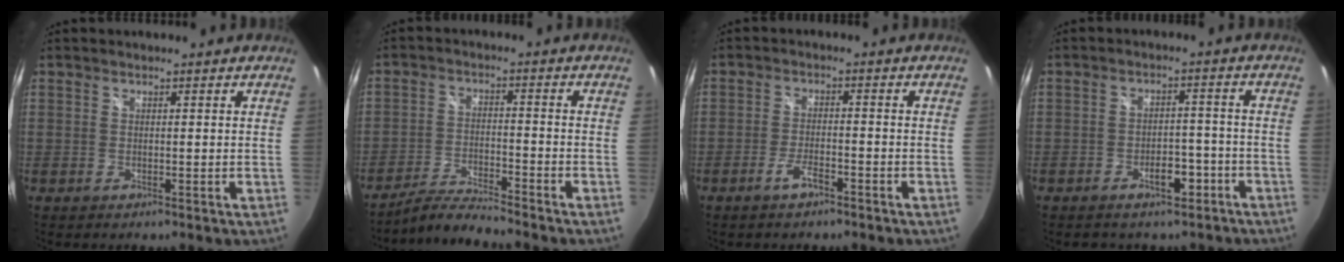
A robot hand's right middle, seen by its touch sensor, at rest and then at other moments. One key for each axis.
{"total": 5.9, "fx": -5.8, "fy": -0.8, "fz": 1.1, "tx": -0.045, "ty": 0.009, "tz": -0.114}
{"total": 3.6, "fx": -2.6, "fy": 1.0, "fz": 2.3, "tx": -0.059, "ty": 0.002, "tz": -0.047}
{"total": 6.6, "fx": -4.7, "fy": 4.0, "fz": 2.5, "tx": -0.042, "ty": 0.028, "tz": -0.046}